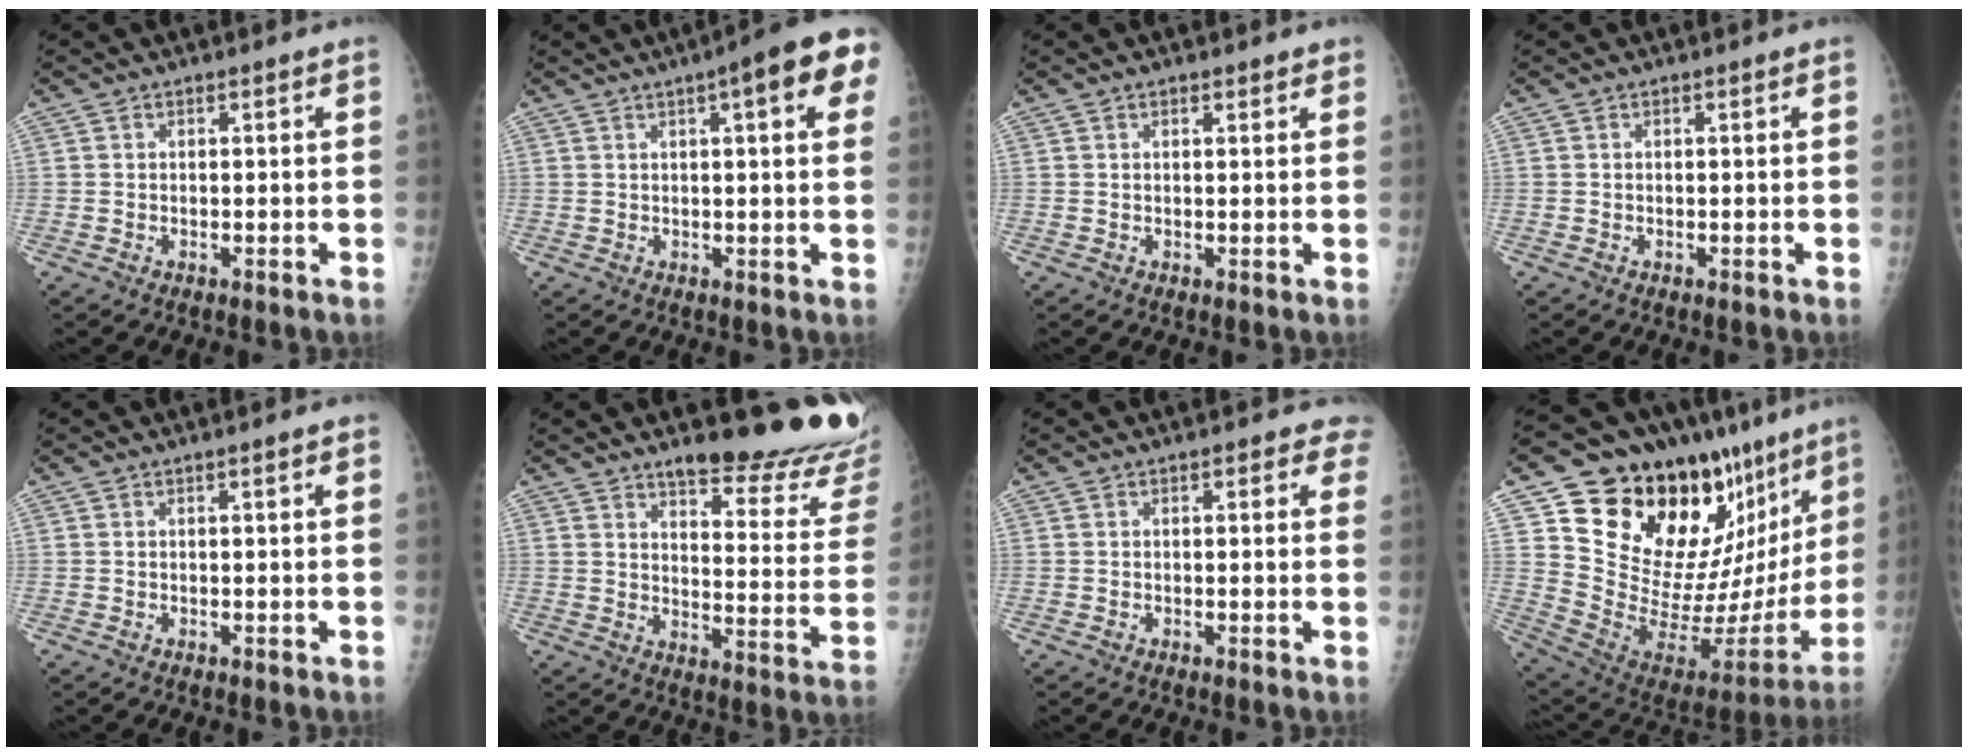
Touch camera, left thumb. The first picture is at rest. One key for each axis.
{"total": 11.4, "fx": 4.6, "fy": 2.5, "fz": 10.2, "tx": -0.113, "ty": 0.008, "tz": 0.048}
{"total": 1.3, "fx": 0.9, "fy": 0.8, "fz": 0.4, "tx": 0.009, "ty": -0.003, "tz": 0.007}
{"total": 0.0}
{"total": 0.9, "fx": 0.4, "fy": 0.0, "fz": 0.8, "tx": -0.012, "ty": 0.001, "tz": 0.005}
{"total": 21.2, "fx": 17.5, "fy": 4.8, "fz": 11.0, "tx": -0.101, "ty": -0.137, "tz": 0.215}
{"total": 2.9, "fx": 1.9, "fy": 1.6, "fz": 1.6, "tx": 0.010, "ty": -0.002, "tz": 0.010}
{"total": 32.1, "fx": 20.2, "fy": 14.8, "fz": 20.0, "tx": -0.264, "ty": -0.082, "tz": 0.319}